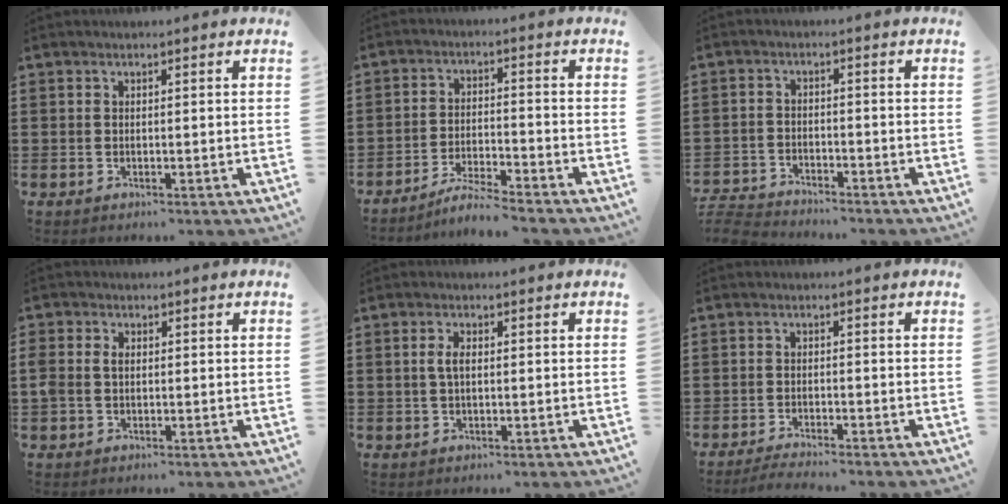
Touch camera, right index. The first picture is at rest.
{"total": 4.6, "force": [-4.4, -0.4, 1.3], "torque": [-0.032, -0.007, -0.088]}
{"total": 3.7, "force": [-3.7, 0.2, 0.1], "torque": [-0.022, -0.008, -0.082]}
{"total": 2.0, "force": [0.0, 1.6, 1.2], "torque": [-0.027, 0.008, -0.002]}
{"total": 2.5, "force": [0.1, 1.1, 2.3], "torque": [-0.046, 0.006, 0.000]}
{"total": 2.4, "force": [-2.3, -0.3, 0.3], "torque": [-0.006, -0.003, -0.047]}